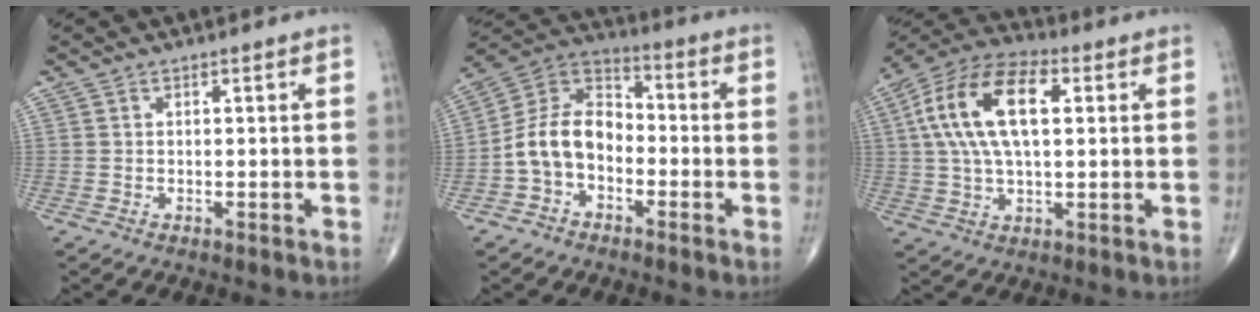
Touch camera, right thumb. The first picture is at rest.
{"total": 11.8, "force": [-3.2, 8.4, 7.6], "torque": [-0.124, 0.048, -0.073]}
{"total": 16.7, "force": [3.5, 8.2, 14.1], "torque": [-0.275, 0.025, 0.058]}